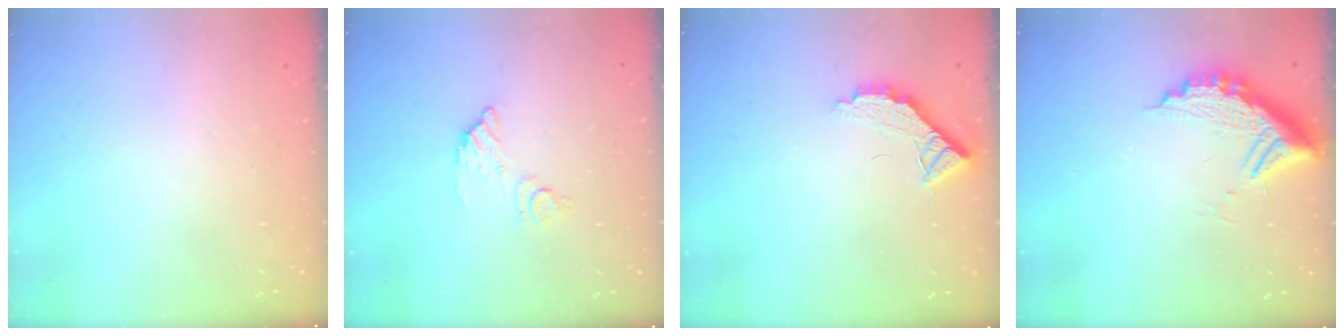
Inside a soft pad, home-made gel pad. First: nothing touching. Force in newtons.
{"total": 7.2, "press": 7.2, "slide": 0.5}
{"total": 9.1, "press": 9.1, "slide": 0.8}
{"total": 11.5, "press": 11.4, "slide": 1.1}